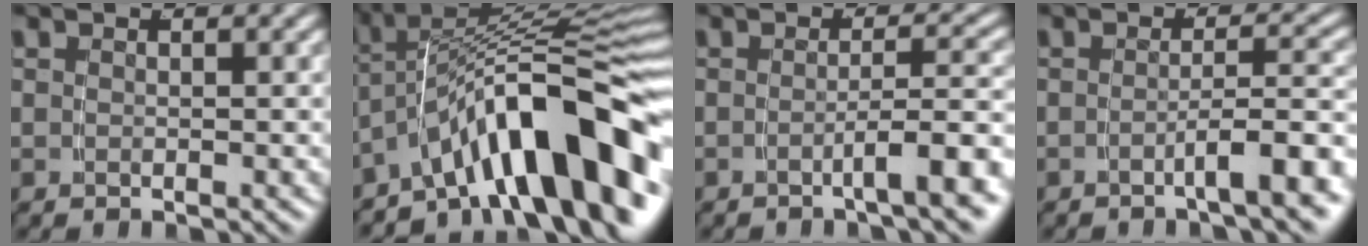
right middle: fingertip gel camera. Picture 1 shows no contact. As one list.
[{"total": 14.0, "force": [-5.4, 7.1, 10.7], "torque": [-0.163, -0.012, -0.075]}, {"total": 3.9, "force": [-2.2, 0.0, 3.2], "torque": [-0.037, 0.005, -0.036]}, {"total": 4.2, "force": [-2.6, 0.1, 3.3], "torque": [-0.042, 0.002, -0.040]}]